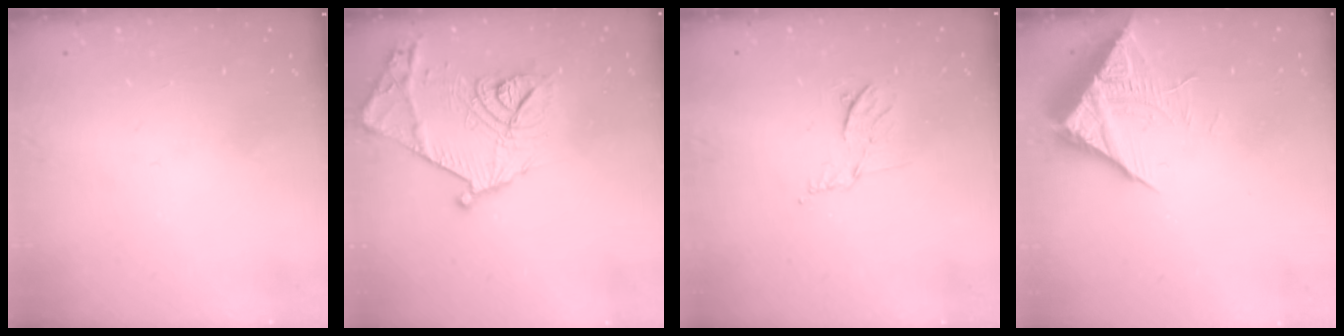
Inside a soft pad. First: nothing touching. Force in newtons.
{"total": 19.0, "press": 19.0, "slide": 0.7}
{"total": 6.5, "press": 6.4, "slide": 1.0}
{"total": 10.0, "press": 10.0, "slide": 0.6}